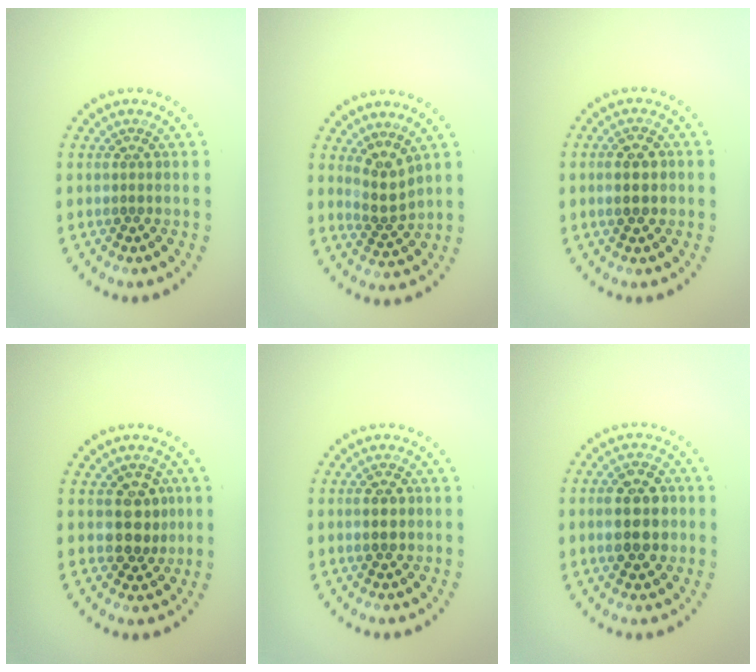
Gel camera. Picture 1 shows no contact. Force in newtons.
{"total": 2.5, "press": 1.7, "slide": 1.8}
{"total": 2.4, "press": 2.4, "slide": 0.1}
{"total": 2.9, "press": 2.7, "slide": 1.0}
{"total": 2.3, "press": 2.2, "slide": 0.1}
{"total": 5.5, "press": 5.5, "slide": 0.3}